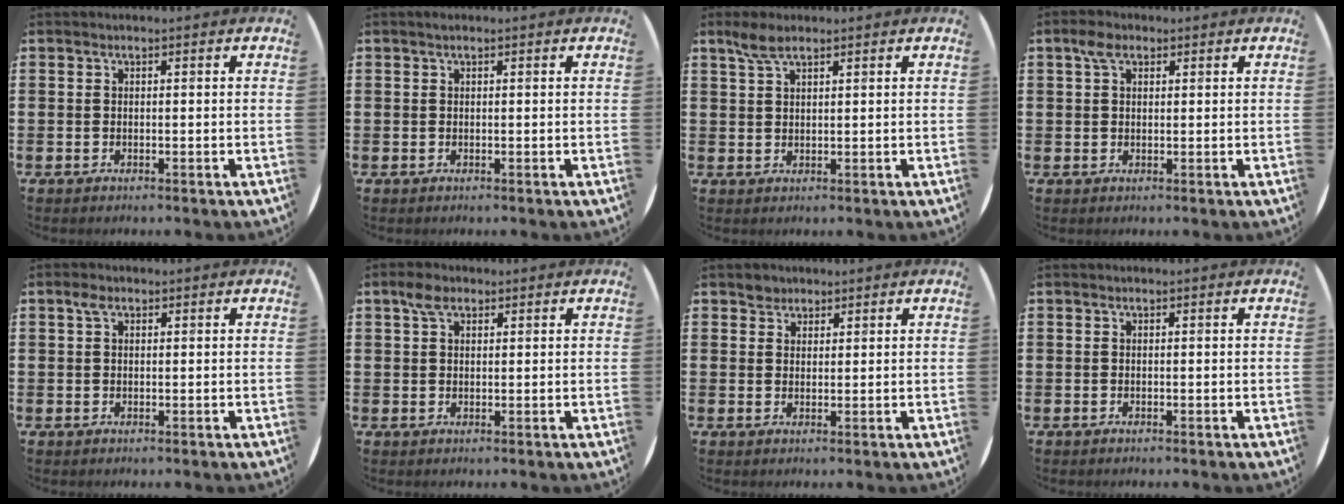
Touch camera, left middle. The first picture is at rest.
{"total": 0.0}
{"total": 3.1, "force": [2.3, 1.0, 1.8], "torque": [-0.039, 0.006, 0.041]}
{"total": 2.8, "force": [1.7, 1.6, 1.5], "torque": [-0.024, 0.005, 0.030]}
{"total": 1.5, "force": [0.8, 1.0, 0.9], "torque": [-0.018, 0.007, 0.015]}
{"total": 2.9, "force": [1.9, 1.6, 1.4], "torque": [-0.023, 0.005, 0.033]}
{"total": 2.0, "force": [1.7, 1.0, -0.1], "torque": [0.010, 0.000, 0.033]}
{"total": 0.0}